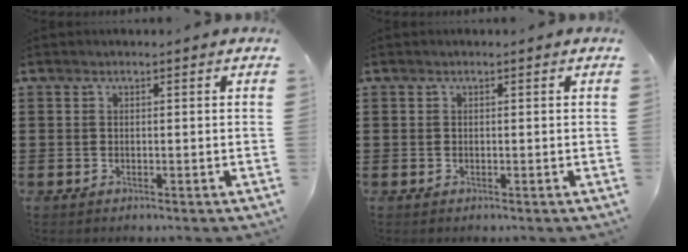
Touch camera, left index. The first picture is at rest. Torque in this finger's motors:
{"motor_torque": [-0.11, -0.08, -0.01, -0.01]}